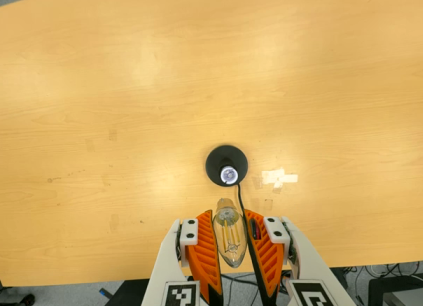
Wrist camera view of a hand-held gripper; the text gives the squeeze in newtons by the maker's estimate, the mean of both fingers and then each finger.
{"total": 13.1, "left": 14.2, "right": 12.1}